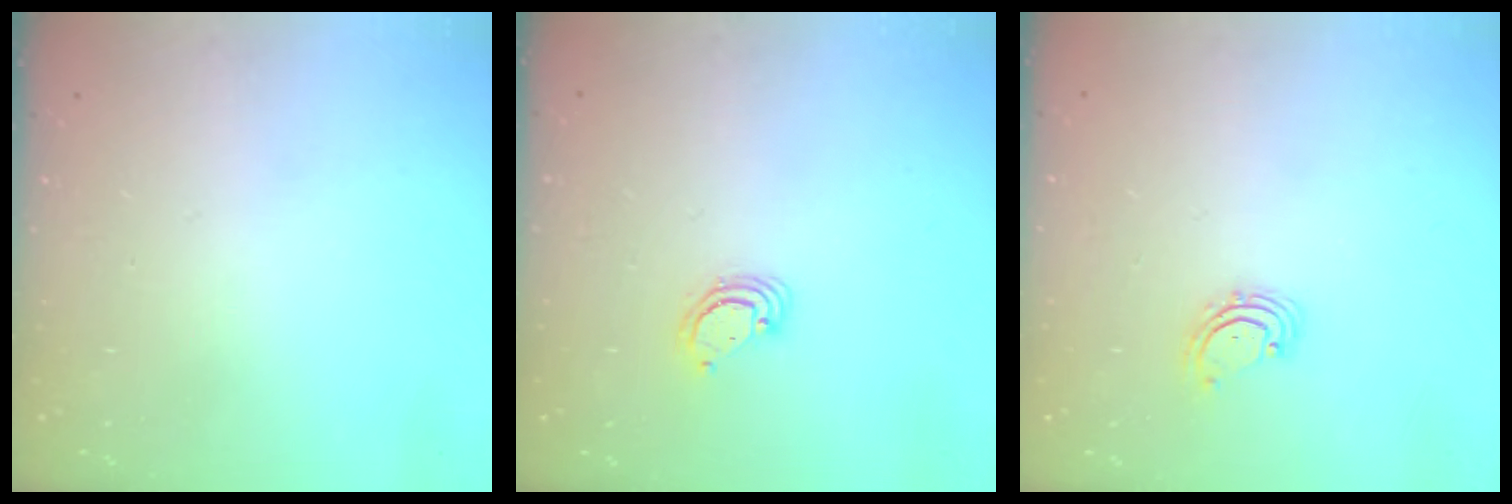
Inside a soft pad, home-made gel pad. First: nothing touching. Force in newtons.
{"total": 3.8, "press": 3.8, "slide": 0.2}
{"total": 2.8, "press": 2.8, "slide": 0.2}